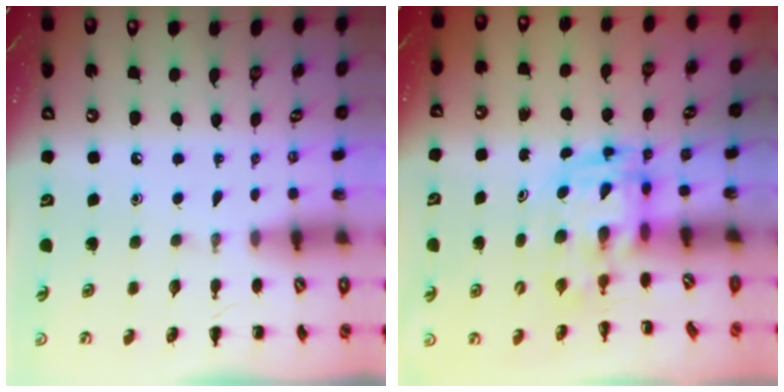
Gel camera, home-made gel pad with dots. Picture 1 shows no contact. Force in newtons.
{"total": 3.0, "press": 3.0, "slide": 0.6}